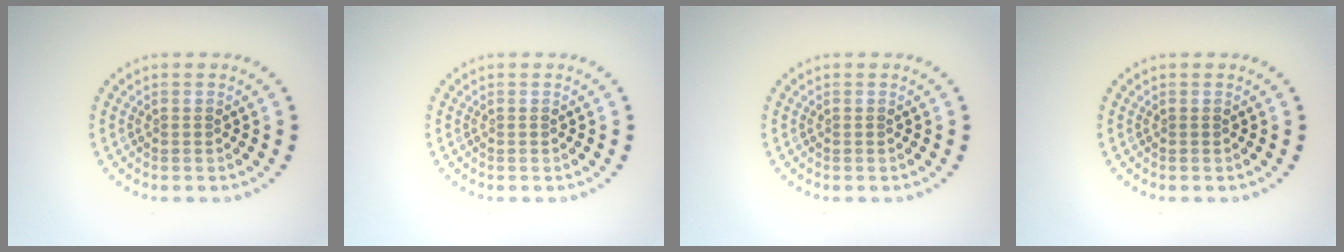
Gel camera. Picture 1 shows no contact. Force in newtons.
{"total": 0.0}
{"total": 0.0}
{"total": 0.0}